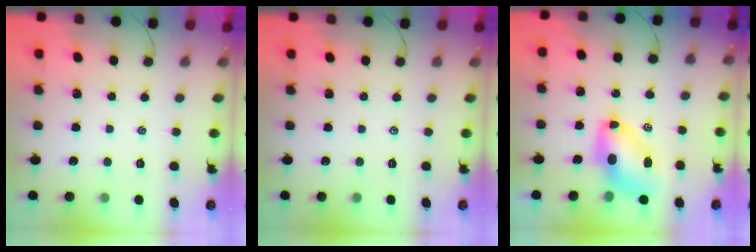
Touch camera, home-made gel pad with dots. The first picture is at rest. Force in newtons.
{"total": 0.0}
{"total": 8.9, "press": 8.6, "slide": 2.2}